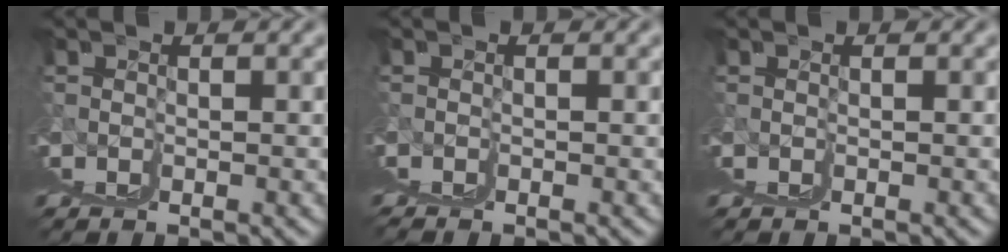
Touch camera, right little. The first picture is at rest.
{"total": 0.9, "force": [0.4, -0.1, 0.8], "torque": [-0.010, 0.004, 0.008]}
{"total": 0.0}